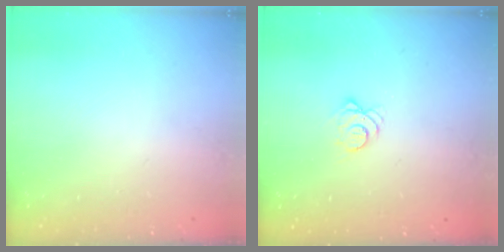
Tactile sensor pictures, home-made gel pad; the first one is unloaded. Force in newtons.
{"total": 4.6, "press": 4.6, "slide": 0.4}